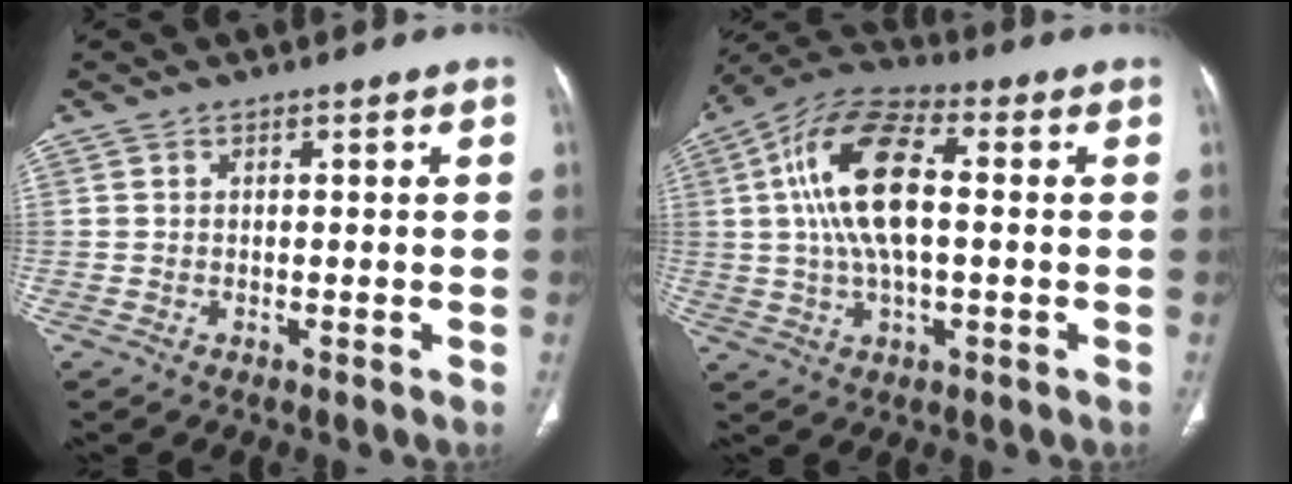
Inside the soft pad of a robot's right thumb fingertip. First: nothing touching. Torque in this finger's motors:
{"motor_torque": [1.31, 3.70, 2.56, -0.02, 0.80]}